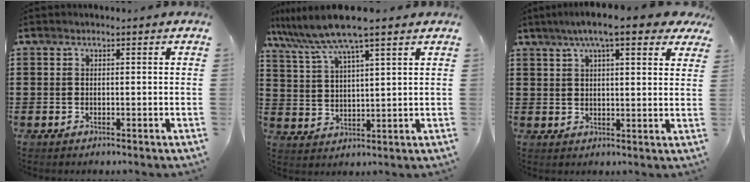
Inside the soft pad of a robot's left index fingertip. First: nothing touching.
{"total": 8.2, "force": [6.6, 0.0, 4.9], "torque": [-0.115, -0.023, 0.115]}
{"total": 7.8, "force": [5.6, 1.1, 5.3], "torque": [-0.107, 0.001, 0.098]}